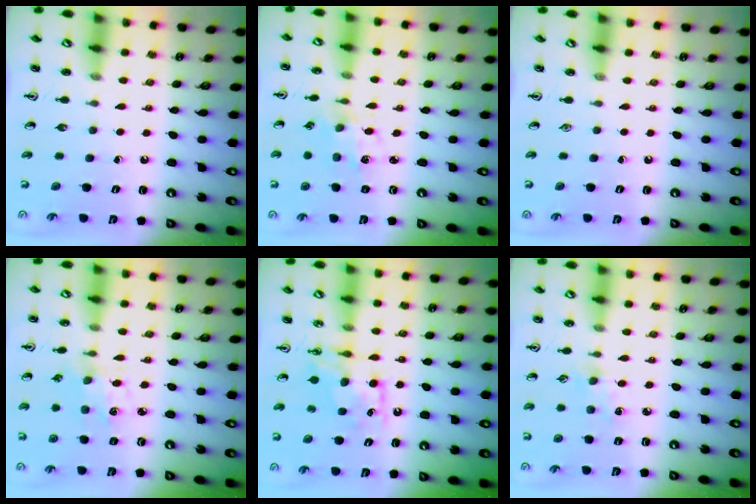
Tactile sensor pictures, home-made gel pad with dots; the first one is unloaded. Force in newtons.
{"total": 3.0, "press": 2.9, "slide": 0.8}
{"total": 0.0}
{"total": 1.5, "press": 1.4, "slide": 0.4}
{"total": 8.0, "press": 8.0, "slide": 0.5}
{"total": 2.6, "press": 2.5, "slide": 0.5}